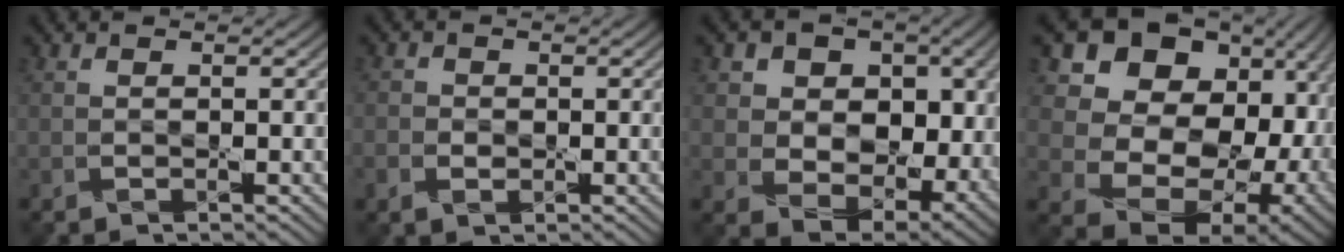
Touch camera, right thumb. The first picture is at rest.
{"total": 2.3, "force": [-0.6, 1.9, 1.2], "torque": [-0.028, -0.005, -0.013]}
{"total": 13.2, "force": [2.8, 9.7, 8.4], "torque": [-0.153, -0.006, 0.052]}
{"total": 17.2, "force": [2.9, 13.1, 10.7], "torque": [-0.194, -0.020, 0.085]}